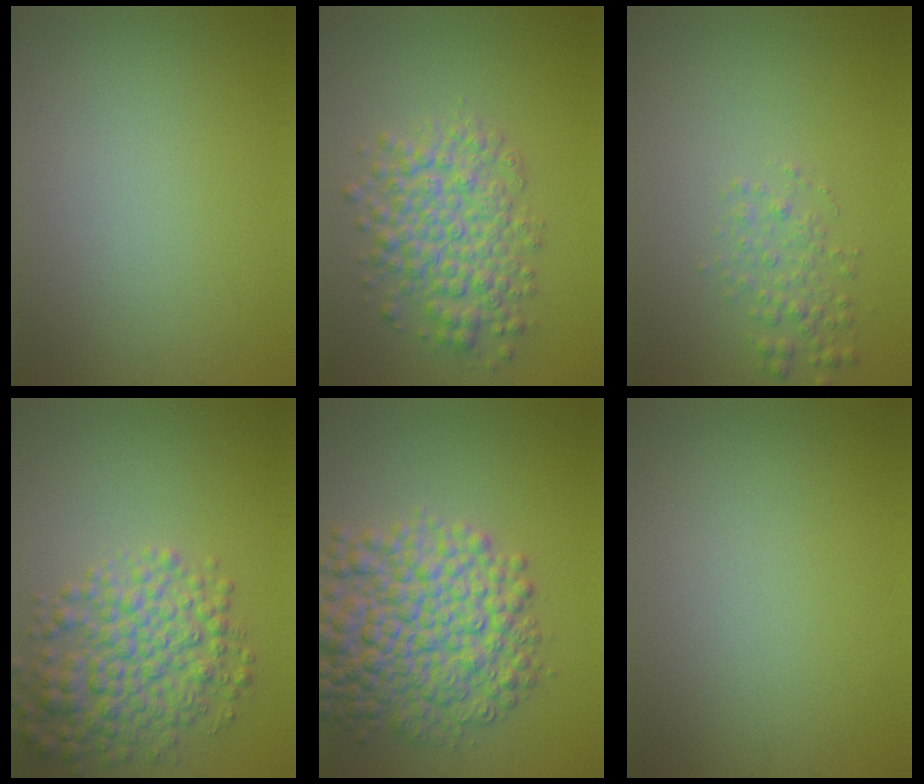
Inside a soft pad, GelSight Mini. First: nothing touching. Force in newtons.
{"total": 5.4, "press": 5.4, "slide": 0.1}
{"total": 1.8, "press": 1.8, "slide": 0.0}
{"total": 6.0, "press": 6.0, "slide": 0.0}
{"total": 9.1, "press": 9.1, "slide": 0.2}
{"total": 0.0}